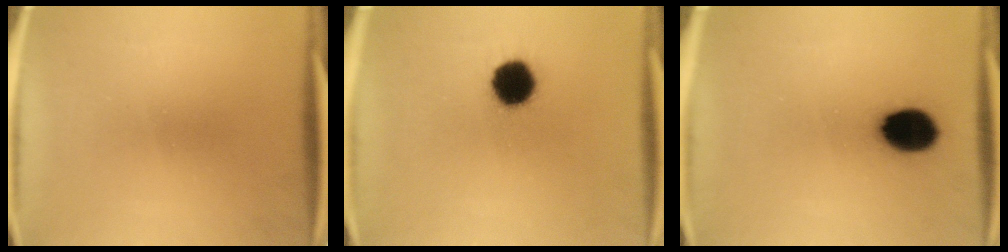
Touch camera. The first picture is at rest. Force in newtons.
{"total": 10.4}
{"total": 10.8}